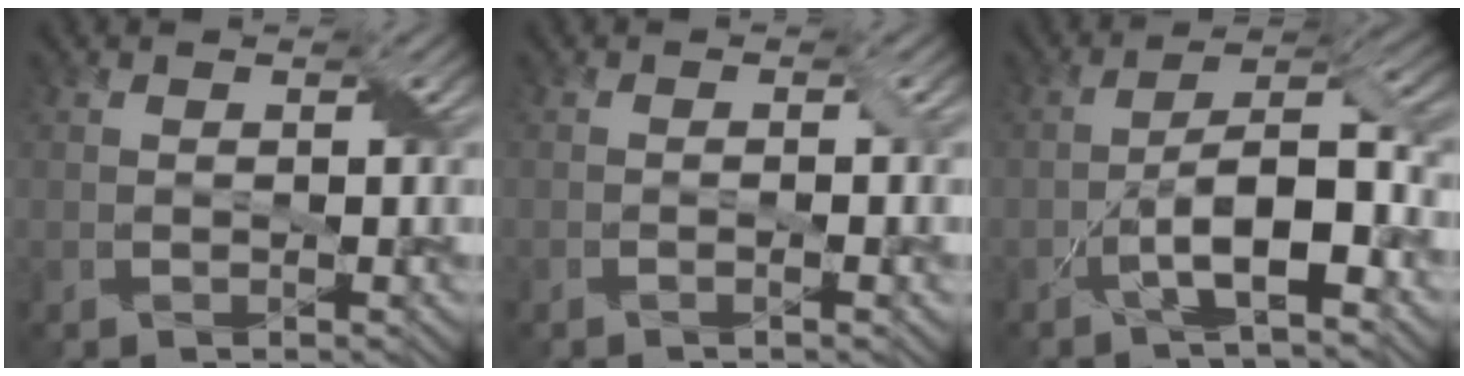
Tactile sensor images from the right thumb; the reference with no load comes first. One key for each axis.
{"total": 1.6, "fx": -0.5, "fy": 0.0, "fz": 1.5, "tx": -0.029, "ty": 0.004, "tz": -0.010}
{"total": 9.3, "fx": -3.9, "fy": 2.9, "fz": 7.9, "tx": -0.136, "ty": 0.011, "tz": -0.074}